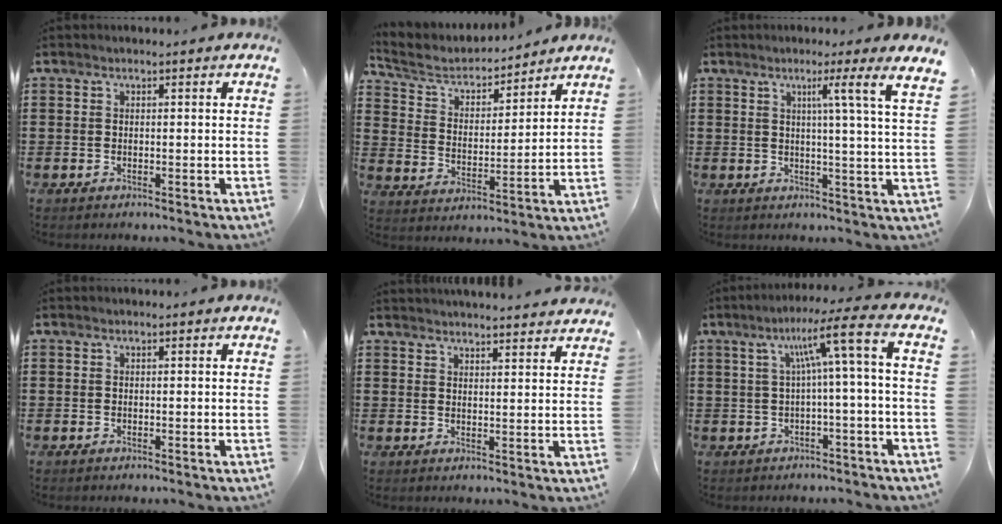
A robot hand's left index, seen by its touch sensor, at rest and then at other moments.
{"total": 5.1, "force": [4.5, 2.0, 1.5], "torque": [-0.058, -0.028, 0.072]}
{"total": 6.5, "force": [3.3, -1.6, 5.4], "torque": [-0.089, -0.025, 0.042]}
{"total": 0.0}
{"total": 3.1, "force": [3.0, -0.5, 0.0], "torque": [-0.009, -0.015, 0.056]}
{"total": 7.0, "force": [0.2, -0.9, 6.9], "torque": [-0.132, -0.010, -0.014]}